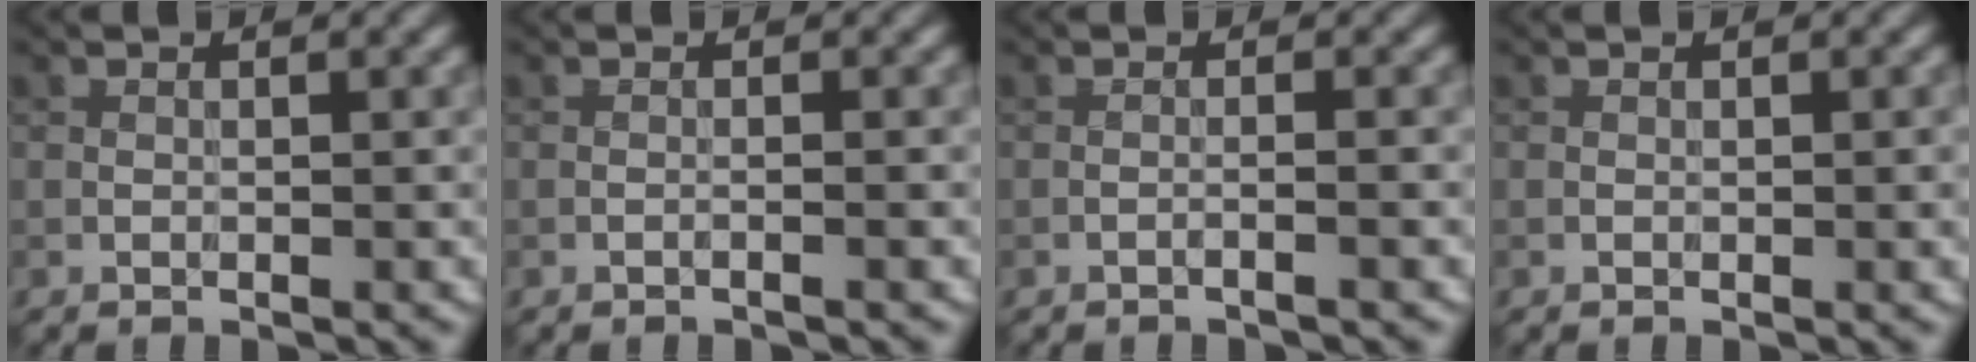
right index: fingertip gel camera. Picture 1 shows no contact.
{"total": 0.8, "force": [-0.3, 0.2, 0.8], "torque": [-0.009, -0.001, -0.014]}
{"total": 1.2, "force": [-0.5, 0.2, 1.0], "torque": [-0.011, 0.005, -0.018]}
{"total": 0.7, "force": [0.0, 0.1, 0.6], "torque": [-0.007, 0.000, 0.002]}